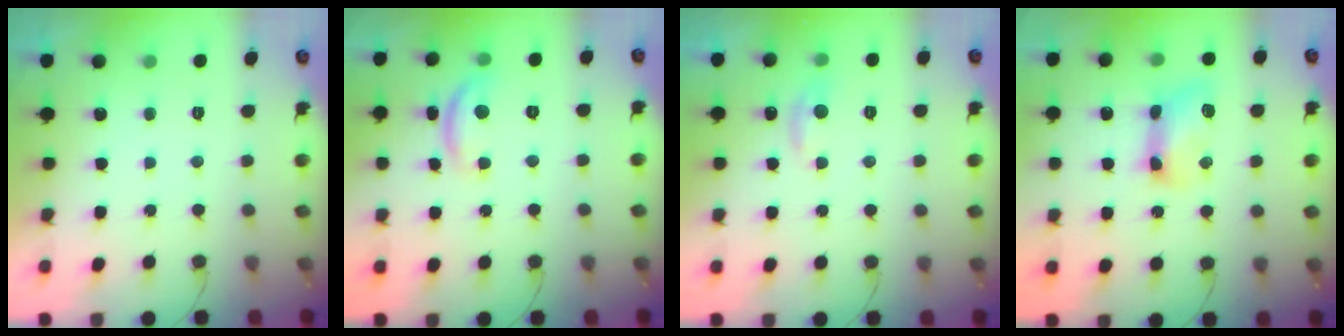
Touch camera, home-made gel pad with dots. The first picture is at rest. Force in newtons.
{"total": 10.0, "press": 10.0, "slide": 0.6}
{"total": 5.3, "press": 5.3, "slide": 0.6}
{"total": 10.5, "press": 10.5, "slide": 0.5}